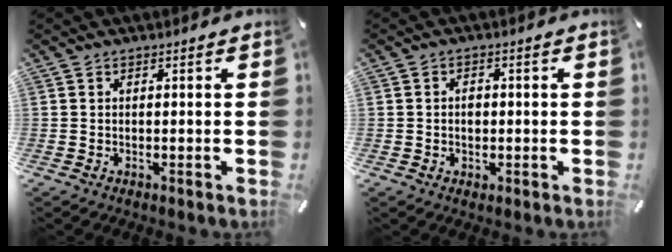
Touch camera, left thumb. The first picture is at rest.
{"total": 2.2, "force": [-0.2, 1.8, 1.2], "torque": [-0.018, 0.001, -0.007]}